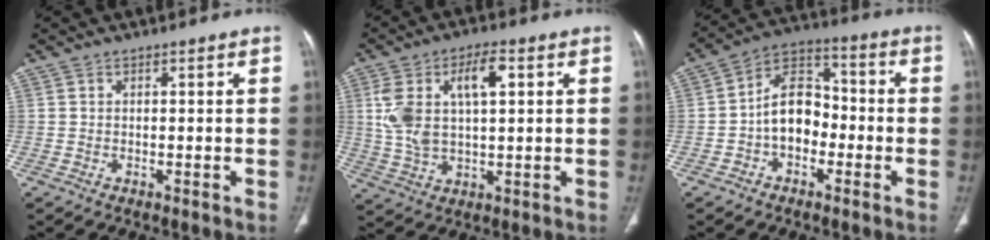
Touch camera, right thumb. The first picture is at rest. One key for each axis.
{"total": 12.3, "fx": 3.2, "fy": 6.0, "fz": 10.3, "tx": -0.202, "ty": 0.011, "tz": 0.063}
{"total": 10.6, "fx": -2.3, "fy": 7.6, "fz": 7.0, "tx": -0.090, "ty": 0.042, "tz": -0.056}